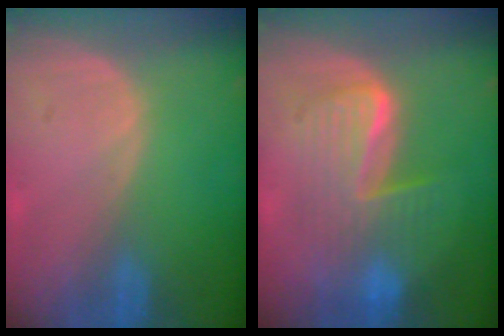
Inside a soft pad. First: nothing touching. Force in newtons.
{"total": 8.0, "press": 8.0, "slide": 0.5}